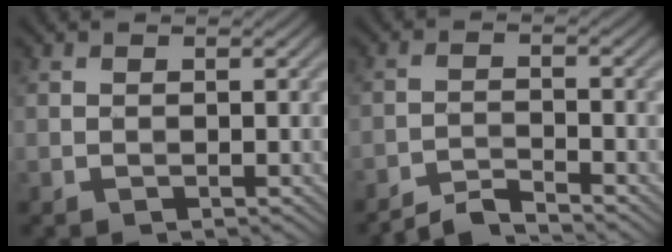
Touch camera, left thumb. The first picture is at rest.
{"total": 3.5, "force": [-3.3, 0.3, 1.2], "torque": [-0.014, 0.004, -0.071]}